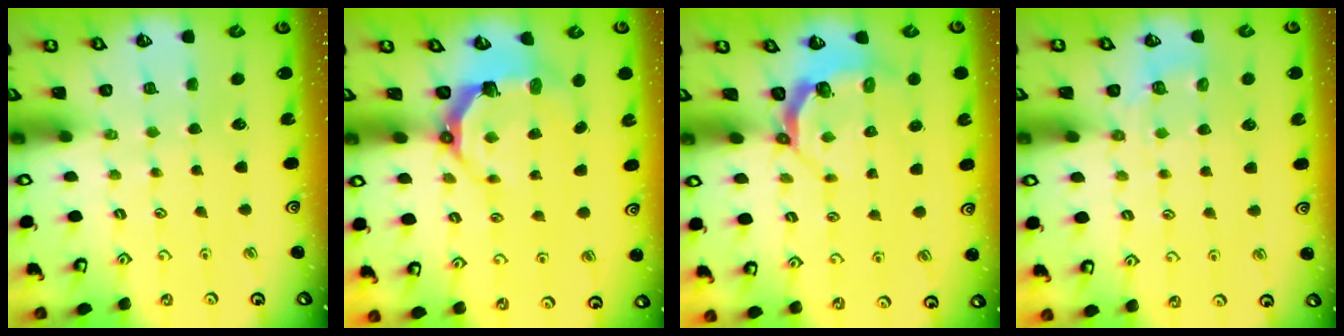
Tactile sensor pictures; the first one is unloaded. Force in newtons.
{"total": 6.9, "press": 5.0, "slide": 4.7}
{"total": 4.5, "press": 3.5, "slide": 3.0}
{"total": 4.8, "press": 4.5, "slide": 1.6}